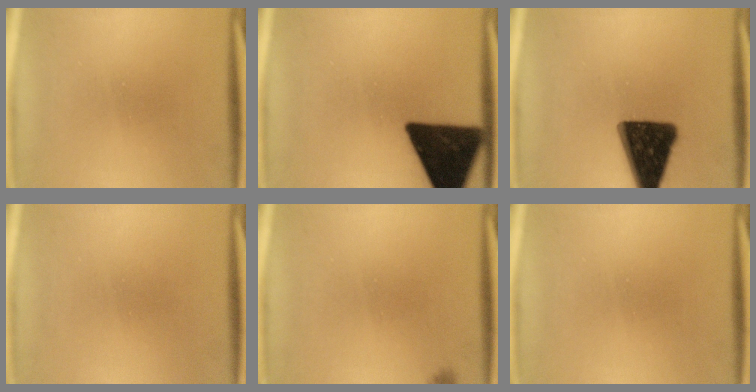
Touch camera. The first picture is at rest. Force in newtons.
{"total": 15.9}
{"total": 15.9}
{"total": 1.9}
{"total": 1.0}
{"total": 0.0}